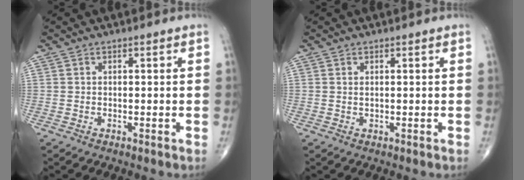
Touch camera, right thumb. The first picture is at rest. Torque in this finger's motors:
{"motor_torque": [-0.28, 0.33, -0.32, -0.22, -0.03]}